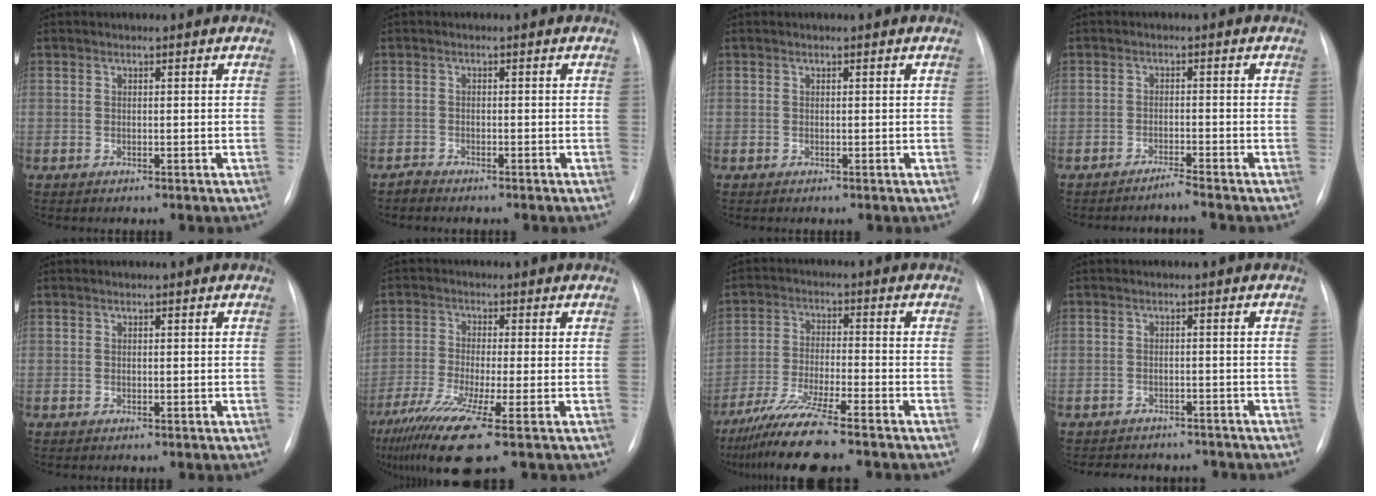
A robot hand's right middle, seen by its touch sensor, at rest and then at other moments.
{"total": 1.4, "force": [-1.3, 0.3, 0.3], "torque": [-0.009, -0.001, -0.022]}
{"total": 0.0}
{"total": 2.1, "force": [-1.9, -0.6, 0.3], "torque": [-0.004, -0.004, -0.035]}
{"total": 0.0}
{"total": 11.4, "force": [-7.0, 0.0, 9.0], "torque": [-0.169, -0.036, -0.128]}
{"total": 11.2, "force": [-9.0, -0.4, 6.7], "torque": [-0.123, -0.036, -0.155]}
{"total": 9.0, "force": [-8.1, 3.5, 1.8], "torque": [-0.030, 0.010, -0.093]}